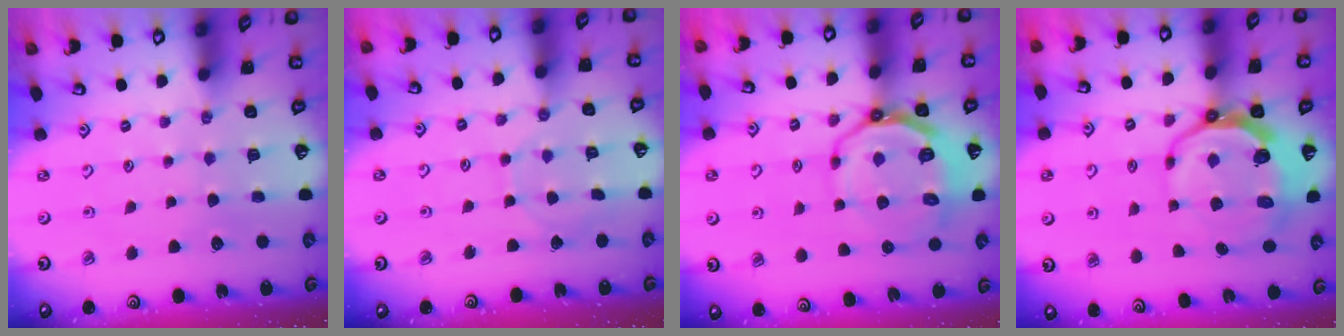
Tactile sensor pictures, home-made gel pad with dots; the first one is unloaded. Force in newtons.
{"total": 6.0, "press": 6.0, "slide": 0.3}
{"total": 10.7, "press": 10.2, "slide": 3.4}
{"total": 10.1, "press": 9.1, "slide": 4.4}